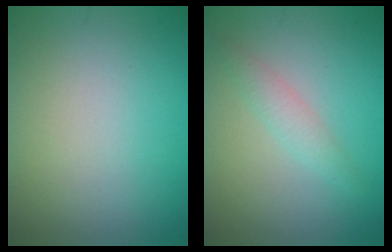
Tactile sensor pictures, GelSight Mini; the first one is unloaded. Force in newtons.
{"total": 1.6, "press": 1.6, "slide": 0.2}